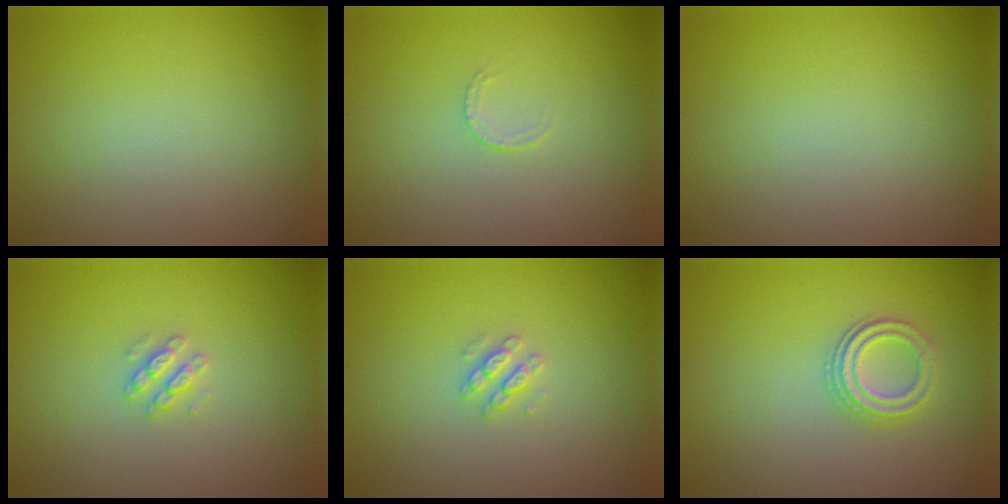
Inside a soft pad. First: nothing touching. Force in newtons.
{"total": 0.6, "press": 0.4, "slide": 0.4}
{"total": 0.0}
{"total": 1.6, "press": 1.6, "slide": 0.3}
{"total": 1.6, "press": 1.6, "slide": 0.3}
{"total": 2.6, "press": 2.3, "slide": 1.2}